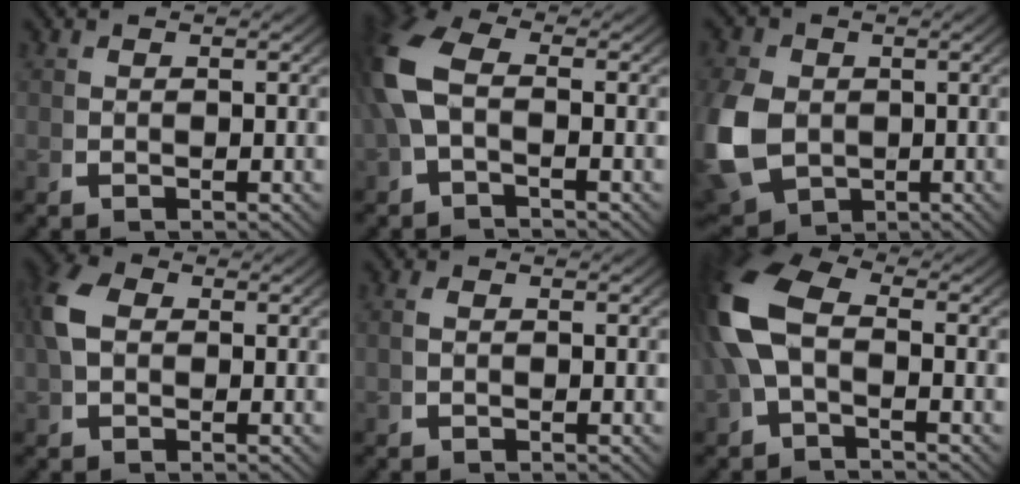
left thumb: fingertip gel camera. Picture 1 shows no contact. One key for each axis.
{"total": 6.3, "fx": -0.1, "fy": 4.1, "fz": 4.8, "tx": -0.130, "ty": -0.008, "tz": 0.000}
{"total": 10.0, "fx": -1.8, "fy": 8.0, "fz": 5.7, "tx": -0.166, "ty": -0.057, "tz": -0.003}
{"total": 4.2, "fx": 0.5, "fy": 3.1, "fz": 2.8, "tx": -0.076, "ty": -0.006, "tz": 0.011}
{"total": 0.6, "fx": -0.2, "fy": 0.3, "fz": 0.4, "tx": -0.011, "ty": 0.000, "tz": -0.004}
{"total": 8.0, "fx": -0.2, "fy": 5.1, "fz": 6.2, "tx": -0.160, "ty": -0.006, "tz": 0.000}